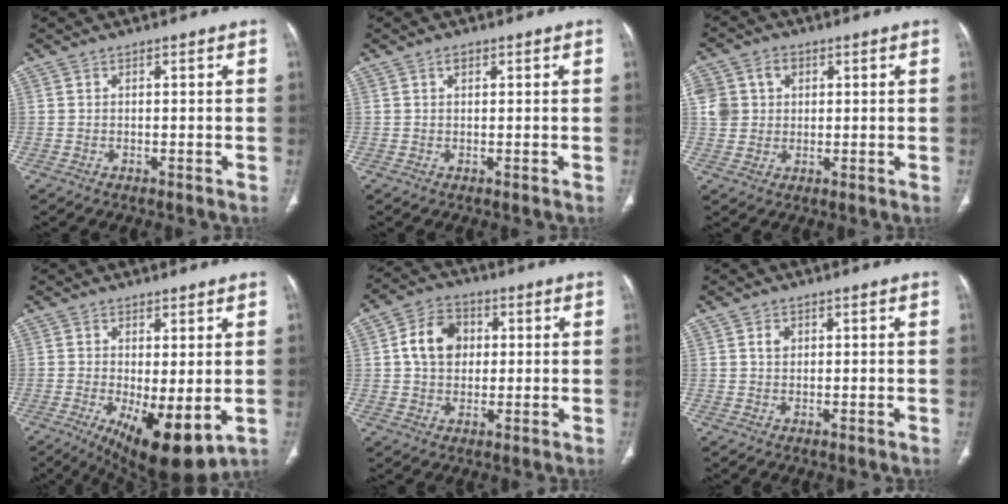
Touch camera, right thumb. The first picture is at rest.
{"total": 1.3, "force": [0.6, 0.7, 0.8], "torque": [-0.012, 0.002, 0.009]}
{"total": 7.6, "force": [1.9, 6.6, 3.4], "torque": [-0.050, 0.007, 0.040]}
{"total": 11.9, "force": [-2.5, 4.5, 10.7], "torque": [-0.166, -0.025, -0.023]}
{"total": 9.3, "force": [1.5, 7.2, 5.7], "torque": [-0.077, 0.010, 0.020]}
{"total": 1.9, "force": [0.6, 1.4, 1.0], "torque": [-0.012, -0.001, 0.010]}